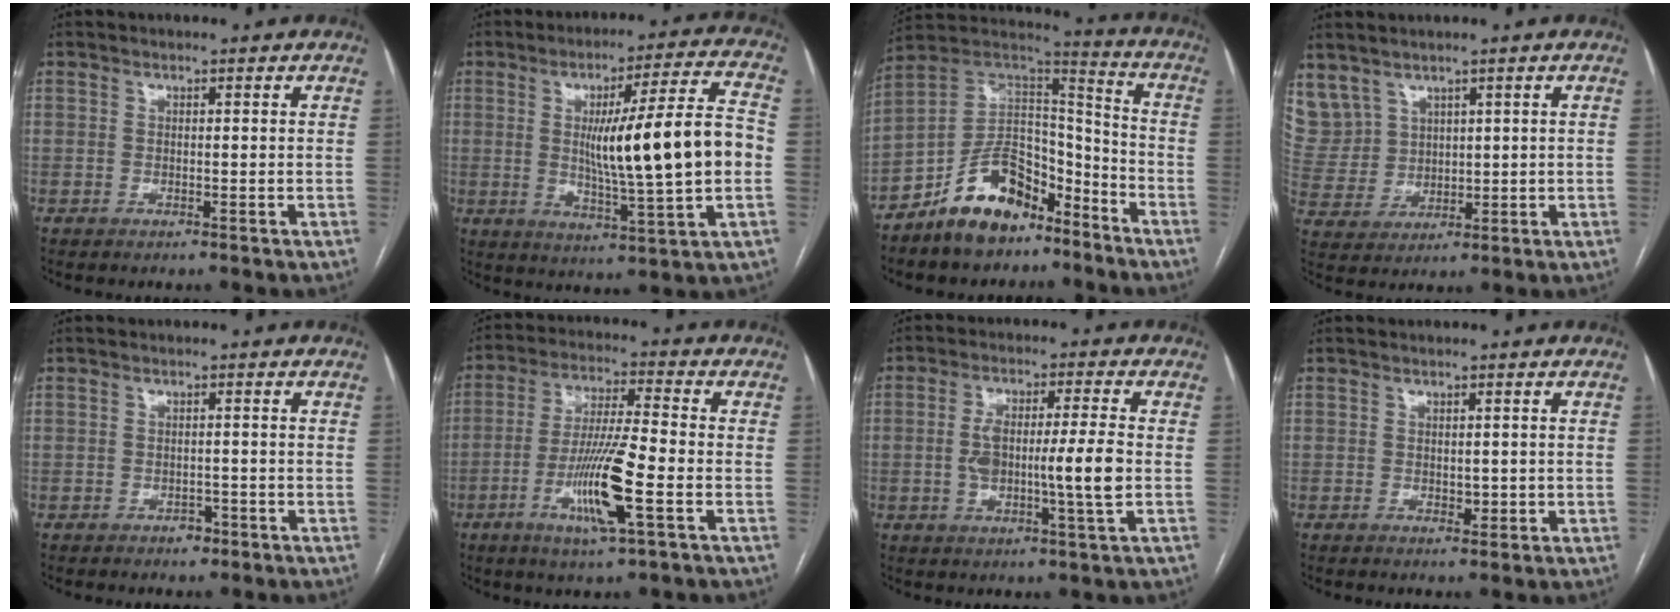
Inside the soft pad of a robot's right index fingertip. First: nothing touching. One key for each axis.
{"total": 17.5, "fx": -0.1, "fy": 0.3, "fz": 17.5, "tx": -0.275, "ty": 0.002, "tz": 0.000}
{"total": 14.2, "fx": -9.7, "fy": 7.0, "fz": 7.7, "tx": -0.136, "ty": 0.039, "tz": -0.174}
{"total": 9.8, "fx": 5.8, "fy": 7.7, "fz": 1.9, "tx": -0.071, "ty": 0.034, "tz": 0.149}
{"total": 1.8, "fx": -1.0, "fy": 1.3, "fz": 0.7, "tx": -0.005, "ty": 0.007, "tz": -0.009}
{"total": 11.9, "fx": -4.0, "fy": 0.5, "fz": 11.2, "tx": -0.218, "ty": -0.012, "tz": -0.075}
{"total": 9.8, "fx": -0.9, "fy": 0.9, "fz": 9.7, "tx": -0.178, "ty": 0.006, "tz": -0.018}
{"total": 1.9, "fx": -0.1, "fy": 1.3, "fz": 1.4, "tx": -0.018, "ty": -0.001, "tz": 0.003}